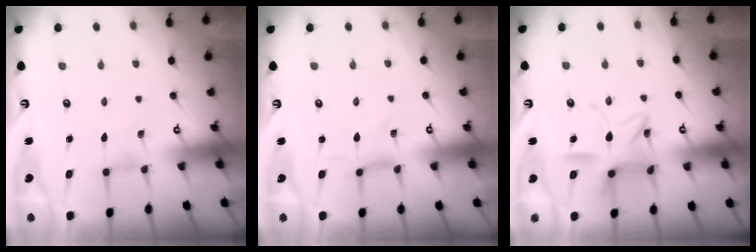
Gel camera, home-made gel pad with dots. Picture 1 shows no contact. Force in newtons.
{"total": 0.0}
{"total": 11.9, "press": 11.8, "slide": 0.9}